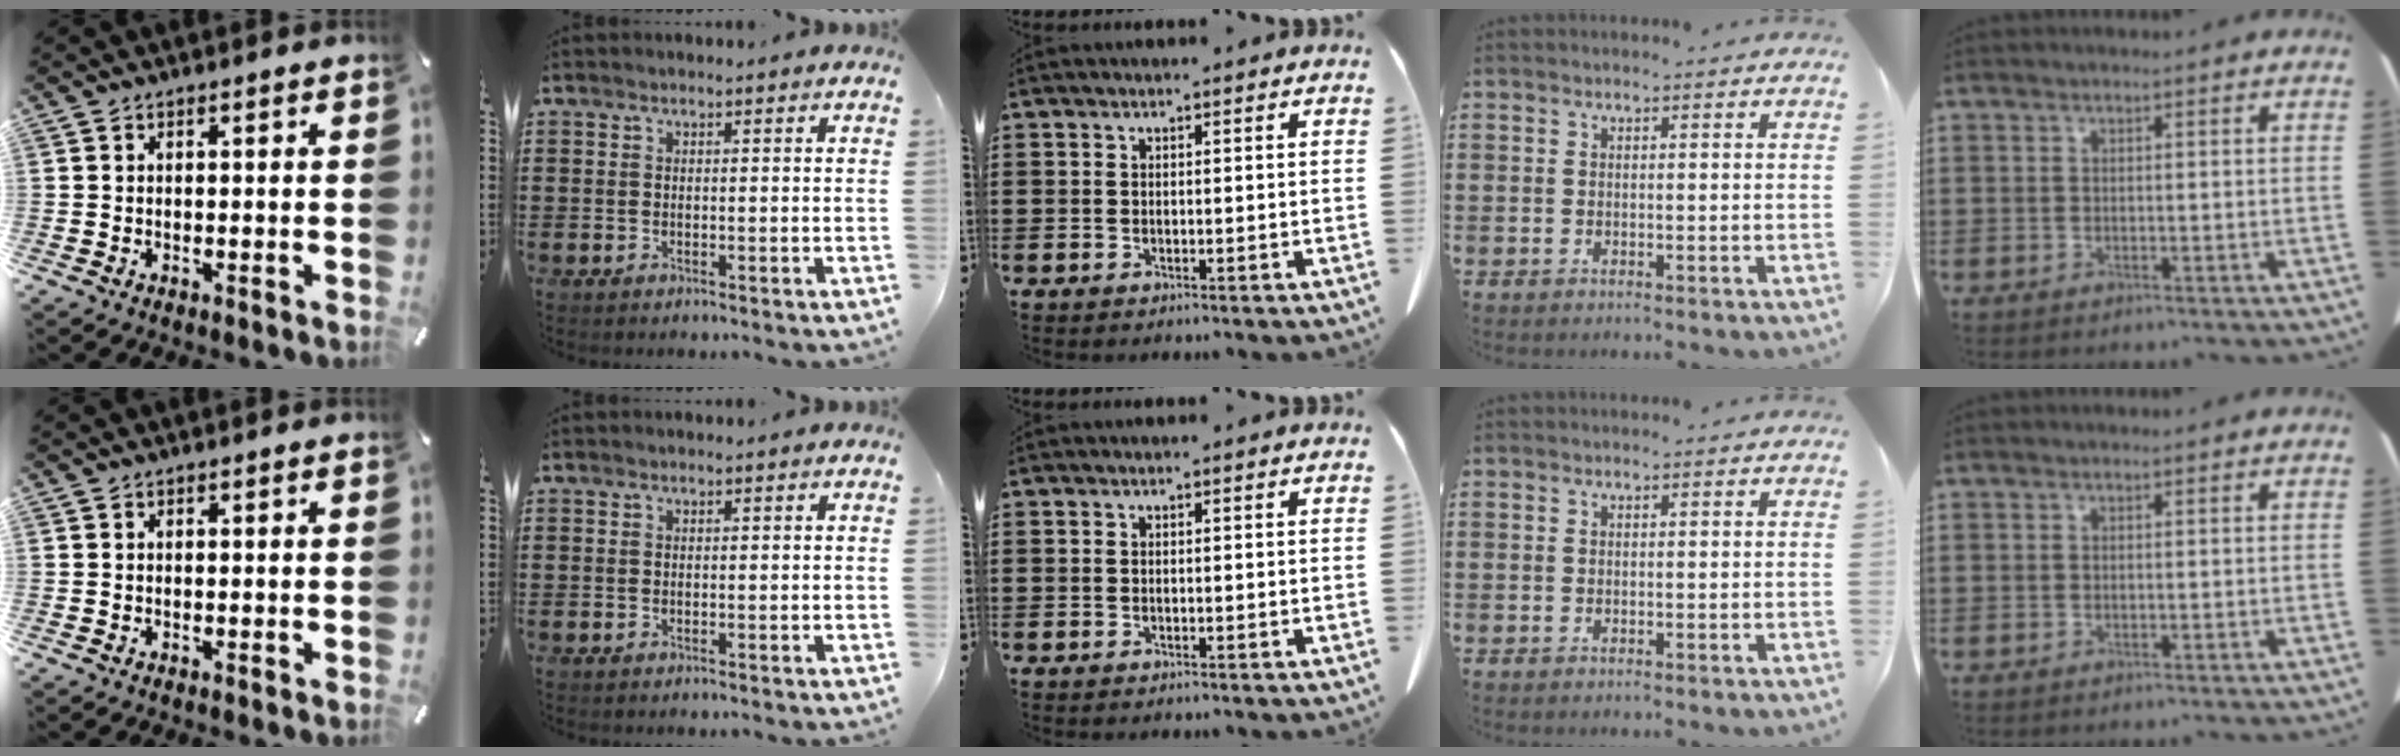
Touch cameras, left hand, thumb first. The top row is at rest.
{}